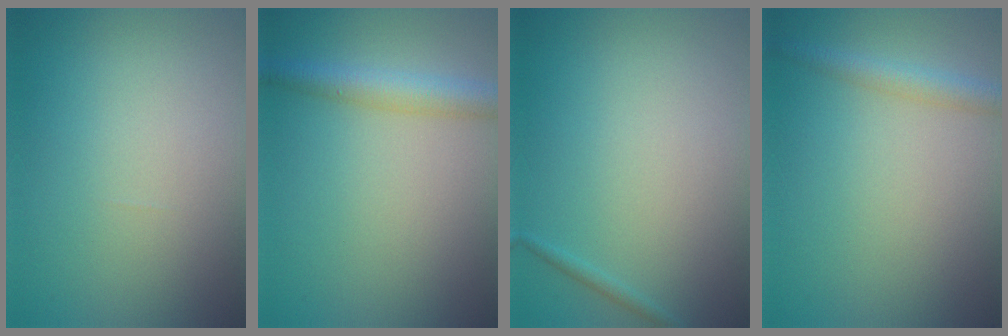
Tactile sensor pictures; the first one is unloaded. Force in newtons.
{"total": 3.5, "press": 3.5, "slide": 0.1}
{"total": 0.6, "press": 0.6, "slide": 0.1}
{"total": 2.3, "press": 2.3, "slide": 0.1}